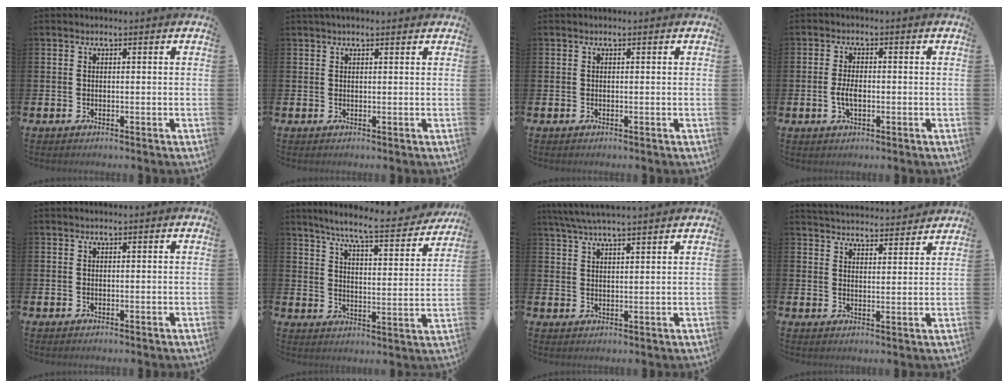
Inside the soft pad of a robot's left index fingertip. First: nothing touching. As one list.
[{"total": 1.2, "force": [1.0, 0.2, 0.5], "torque": [-0.001, 0.000, 0.016]}, {"total": 0.0}, {"total": 3.1, "force": [-0.5, 1.5, 2.6], "torque": [-0.054, -0.001, -0.012]}, {"total": 0.0}, {"total": 7.5, "force": [6.8, 0.2, 3.1], "torque": [-0.081, -0.047, 0.113]}, {"total": 4.9, "force": [4.5, 0.2, 1.8], "torque": [-0.044, -0.012, 0.082]}, {"total": 4.6, "force": [4.6, 0.5, 0.0], "torque": [-0.011, -0.032, 0.081]}]